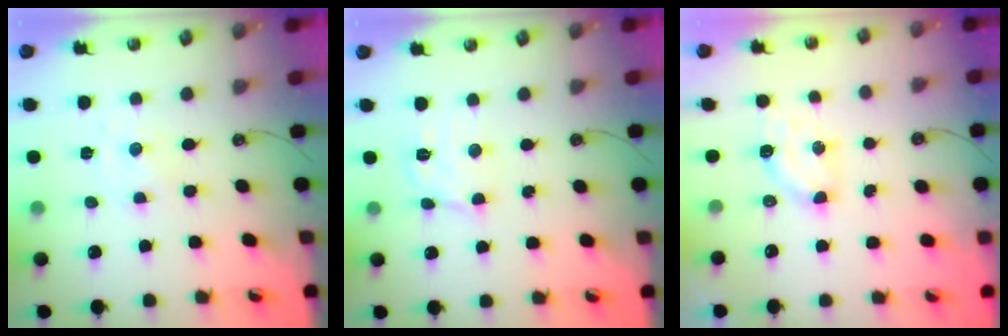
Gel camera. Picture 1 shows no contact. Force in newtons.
{"total": 8.0, "press": 8.0, "slide": 0.5}
{"total": 5.7, "press": 5.7, "slide": 0.3}